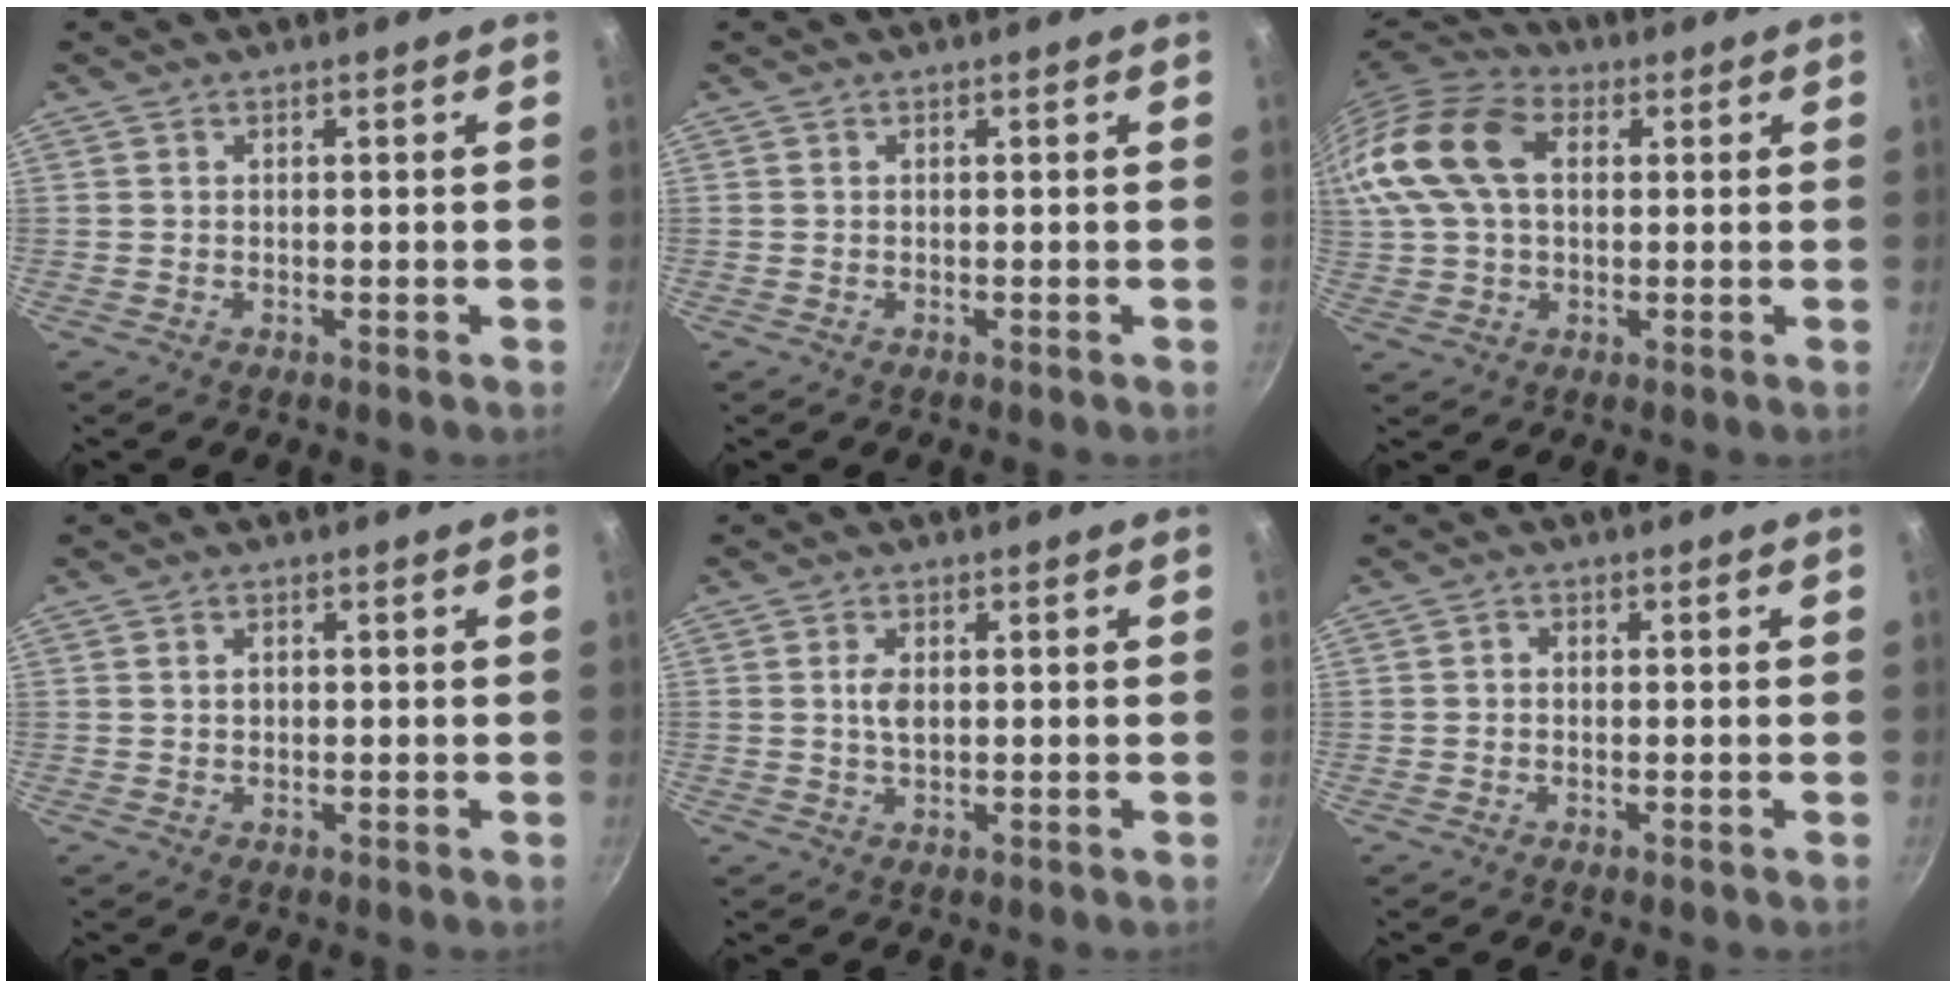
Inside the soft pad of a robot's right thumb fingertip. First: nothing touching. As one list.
[{"total": 0.0}, {"total": 16.5, "force": [3.6, 10.8, 11.9], "torque": [-0.231, 0.025, 0.052]}, {"total": 1.4, "force": [0.2, 1.1, 0.9], "torque": [-0.012, 0.005, 0.004]}, {"total": 3.0, "force": [0.4, 1.7, 2.4], "torque": [-0.040, -0.001, 0.007]}, {"total": 1.1, "force": [-0.3, 0.9, 0.6], "torque": [-0.011, 0.006, -0.006]}]